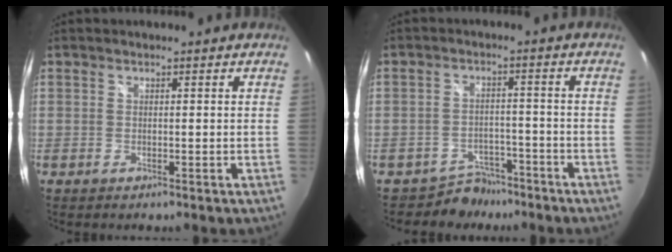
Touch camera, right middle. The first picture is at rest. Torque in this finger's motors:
{"motor_torque": [0.00, -0.15, -0.05, -0.02]}